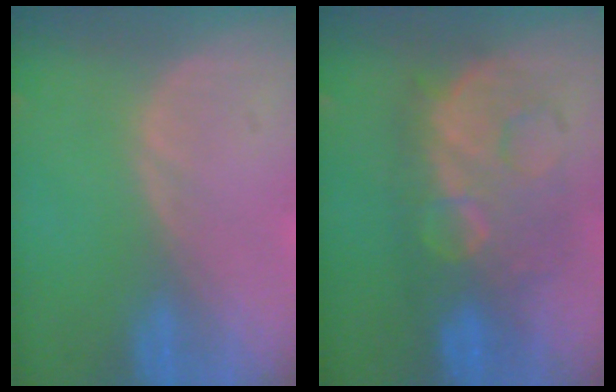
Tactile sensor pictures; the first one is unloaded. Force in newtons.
{"total": 9.4, "press": 9.3, "slide": 0.5}